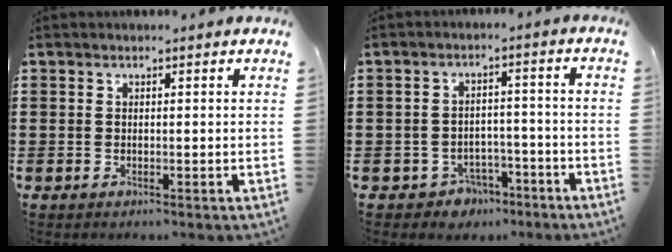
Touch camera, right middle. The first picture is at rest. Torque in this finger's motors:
{"motor_torque": [1.05, 1.02, -0.05, -0.03]}